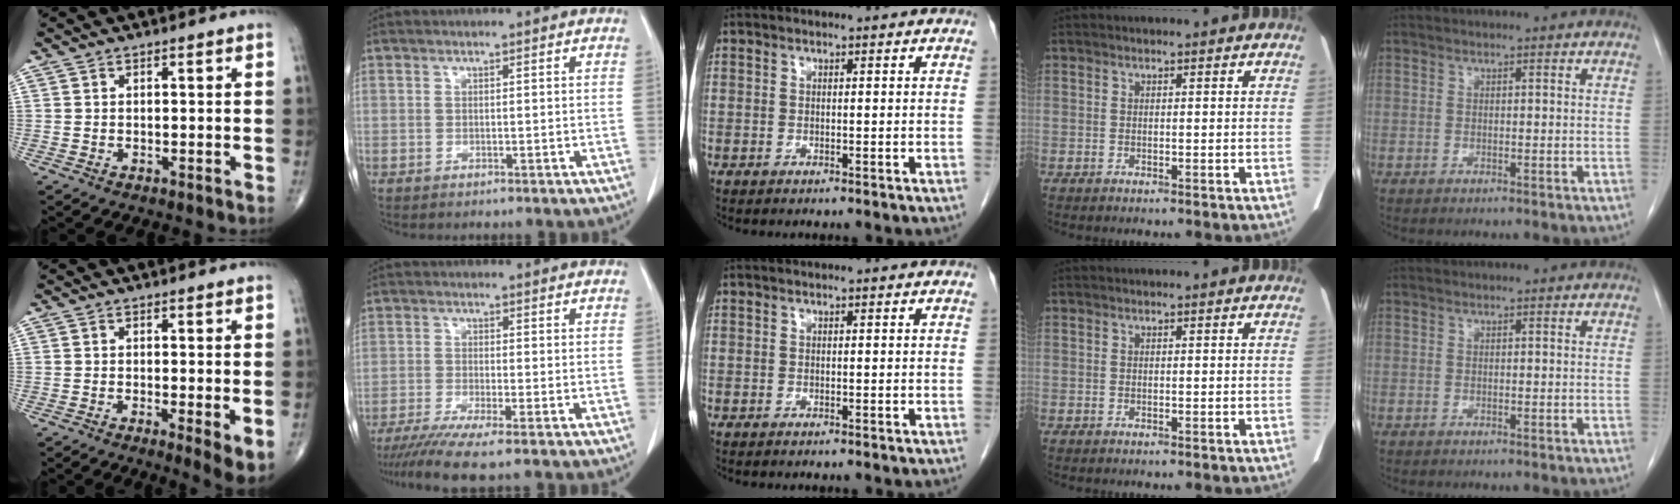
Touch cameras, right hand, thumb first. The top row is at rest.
{"thumb": {"total": 4.7, "force": [-0.8, 0.9, 4.6], "torque": [-0.073, -0.016, -0.017]}, "index": {"total": 6.5, "force": [-5.0, -0.8, 4.0], "torque": [-0.065, -0.017, -0.086]}}